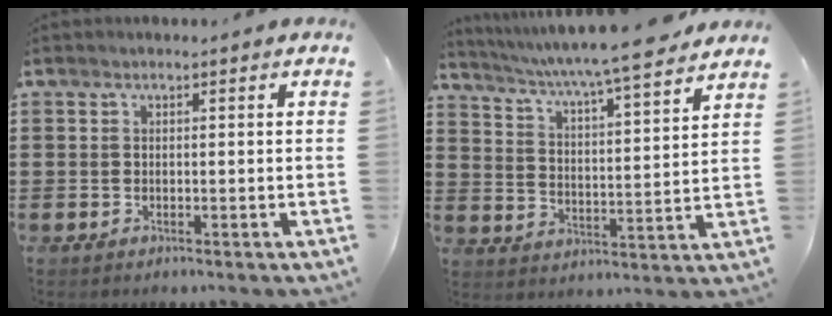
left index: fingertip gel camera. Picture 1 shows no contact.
{"total": 5.5, "force": [5.0, -0.9, 2.2], "torque": [-0.064, -0.044, 0.077]}